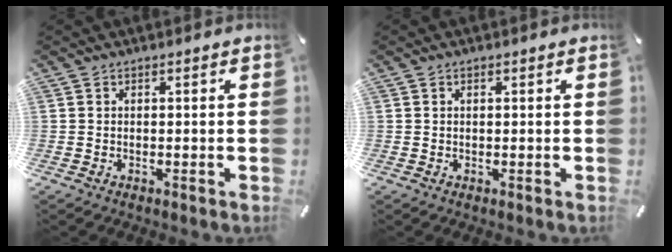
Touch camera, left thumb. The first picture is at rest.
{"total": 0.7, "force": [0.2, 0.4, 0.5], "torque": [-0.011, 0.002, 0.003]}